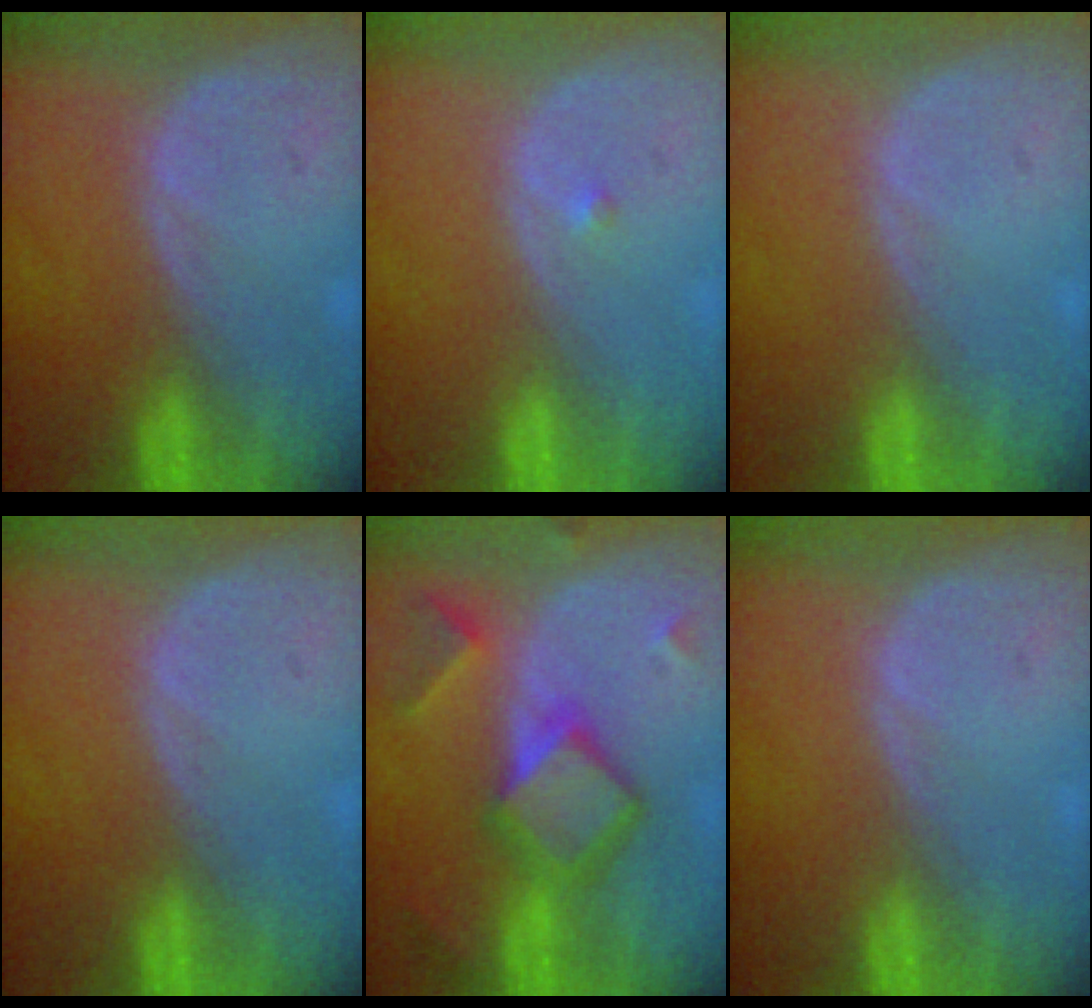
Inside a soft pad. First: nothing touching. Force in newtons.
{"total": 0.5, "press": 0.4, "slide": 0.3}
{"total": 0.0}
{"total": 0.0}
{"total": 7.9, "press": 7.8, "slide": 0.5}
{"total": 0.0}